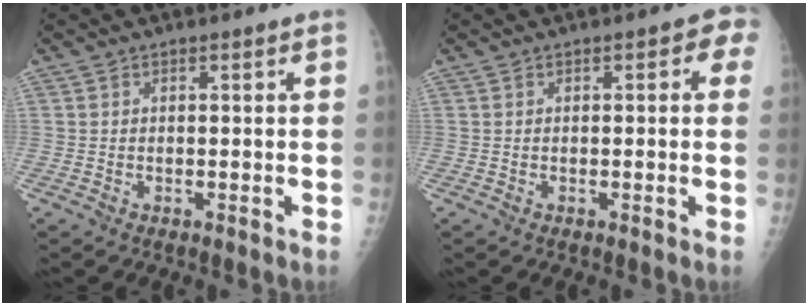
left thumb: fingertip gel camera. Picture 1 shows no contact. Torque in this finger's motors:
{"motor_torque": [-0.02, 0.15, -0.16, -0.07, 0.06]}